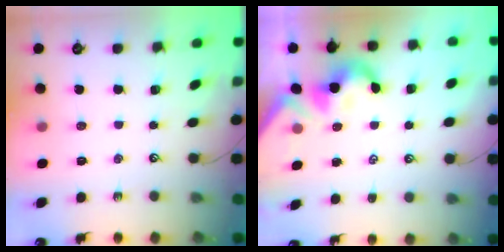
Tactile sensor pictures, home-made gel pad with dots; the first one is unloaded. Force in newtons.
{"total": 3.9, "press": 3.9, "slide": 0.5}